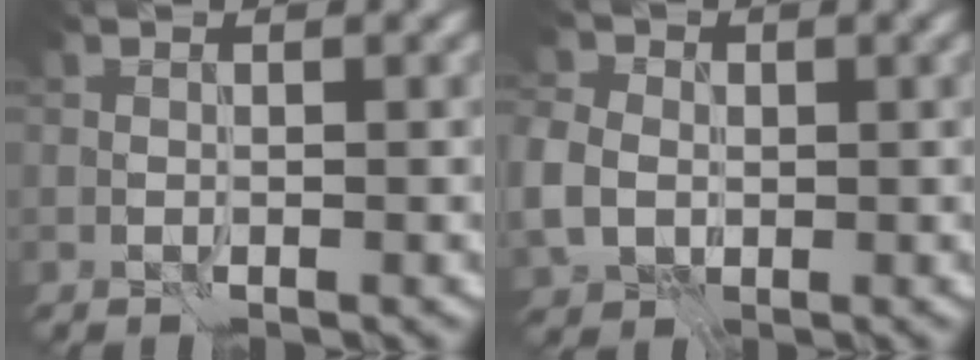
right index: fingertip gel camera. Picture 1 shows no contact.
{"total": 4.8, "force": [-0.2, 4.2, 2.4], "torque": [-0.061, 0.000, -0.015]}